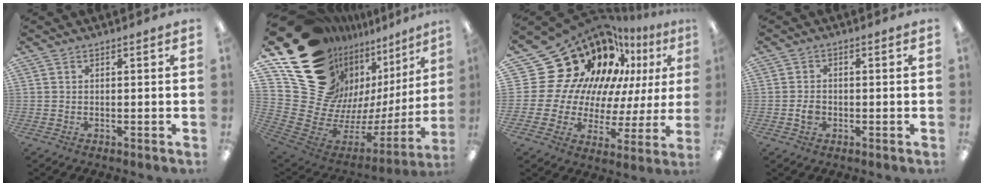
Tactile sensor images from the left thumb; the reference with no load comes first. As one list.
[{"total": 25.7, "force": [12.5, 18.5, 12.8], "torque": [-0.191, -0.127, 0.306]}, {"total": 23.1, "force": [15.2, 14.9, 8.8], "torque": [-0.146, -0.142, 0.320]}, {"total": 2.7, "force": [-0.7, 2.2, 1.5], "torque": [-0.024, 0.005, -0.013]}]